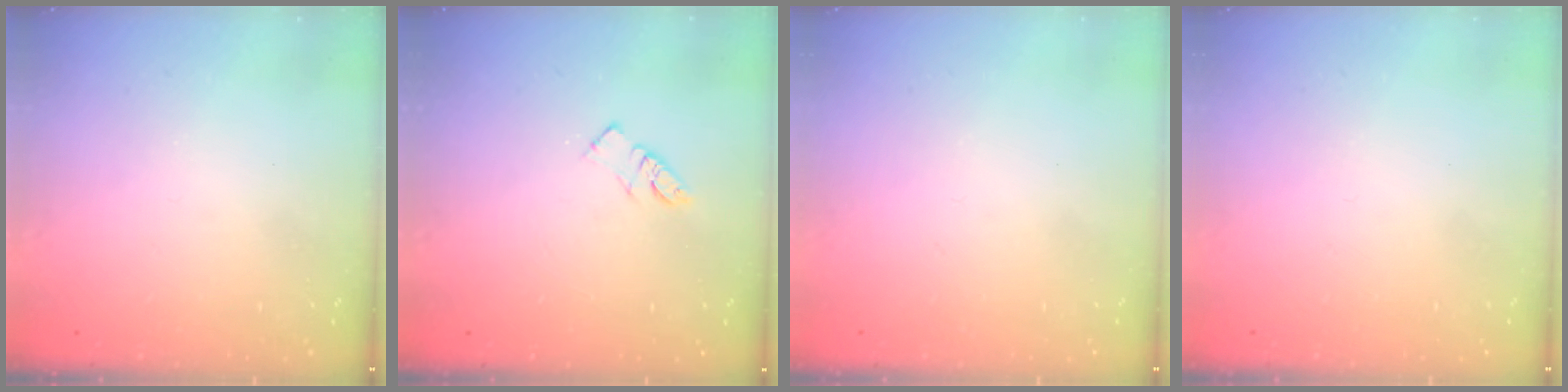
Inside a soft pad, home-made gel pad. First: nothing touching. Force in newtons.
{"total": 4.0, "press": 4.0, "slide": 0.4}
{"total": 1.7, "press": 1.6, "slide": 0.1}
{"total": 1.7, "press": 1.7, "slide": 0.1}